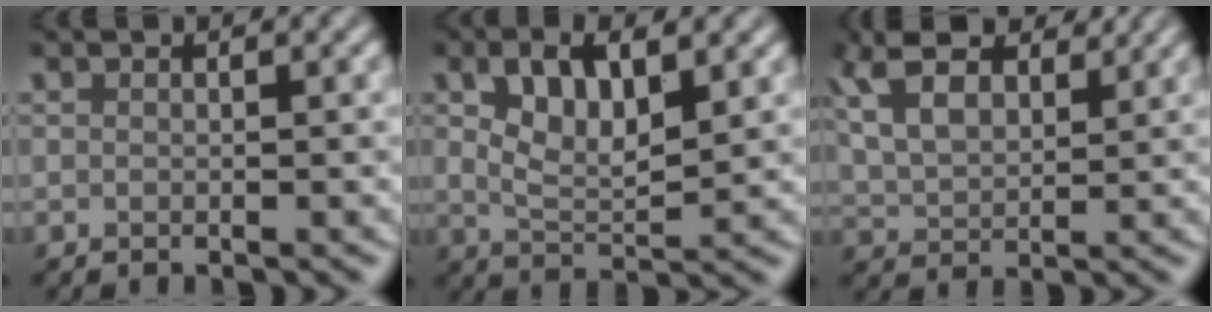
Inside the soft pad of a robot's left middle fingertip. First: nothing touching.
{"total": 5.4, "force": [2.0, 2.4, 4.4], "torque": [-0.090, 0.001, 0.037]}
{"total": 9.1, "force": [4.9, 5.0, 5.8], "torque": [-0.145, 0.031, 0.083]}